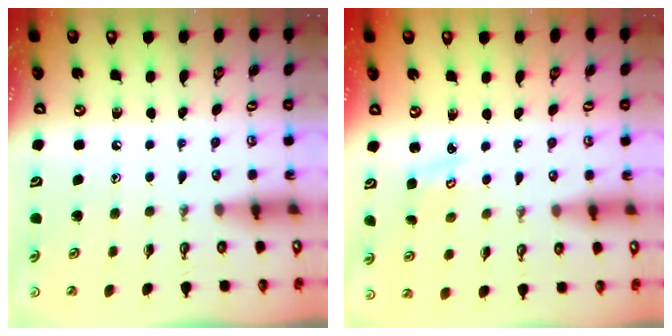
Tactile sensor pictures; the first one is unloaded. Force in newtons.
{"total": 2.5, "press": 2.5, "slide": 0.3}